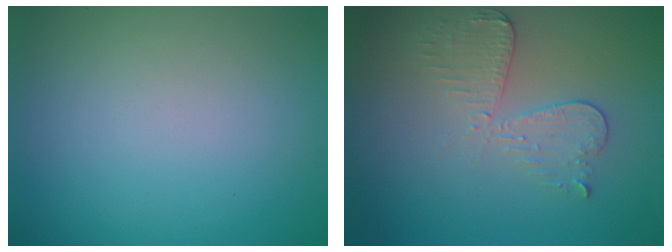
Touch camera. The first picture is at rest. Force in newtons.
{"total": 2.9, "press": 2.6, "slide": 1.4}